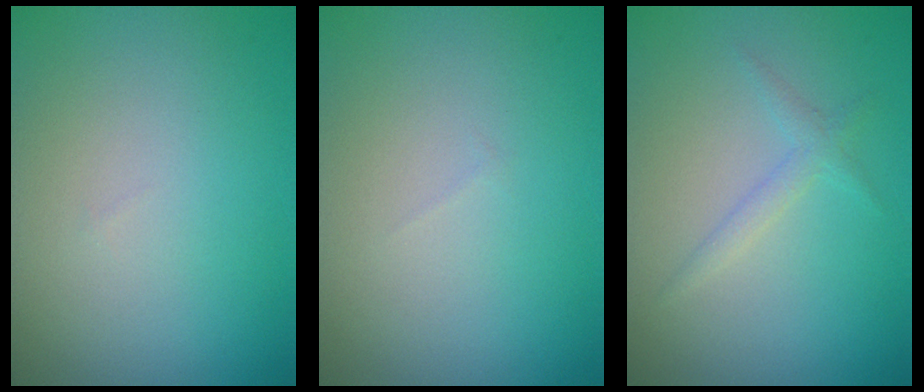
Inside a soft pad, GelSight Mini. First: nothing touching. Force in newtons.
{"total": 0.0}
{"total": 1.3, "press": 1.3, "slide": 0.0}